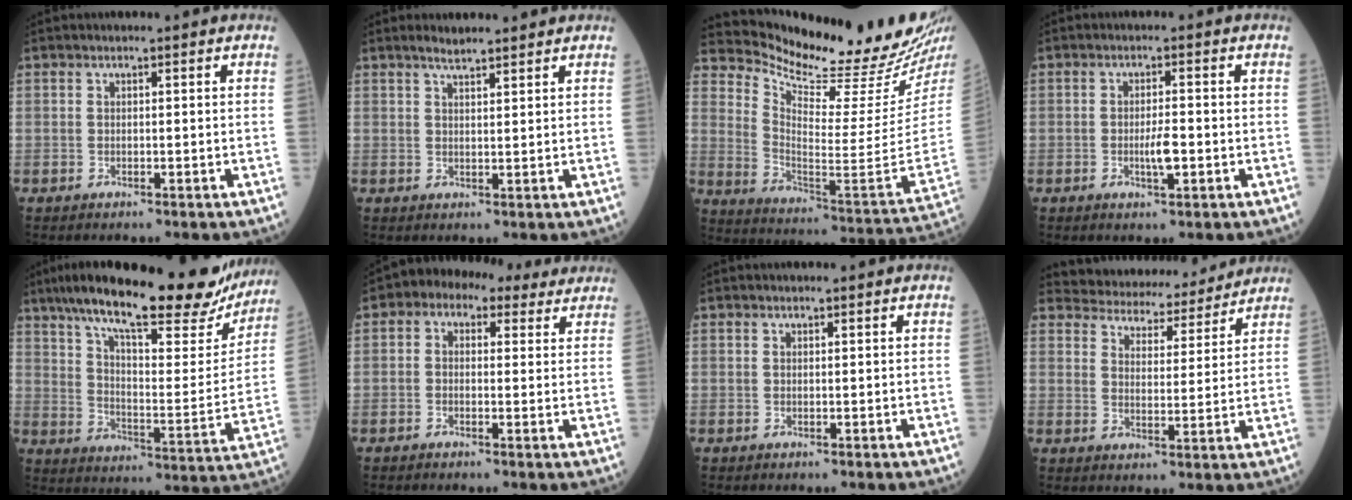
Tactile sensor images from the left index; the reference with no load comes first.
{"total": 2.9, "force": [2.6, 0.4, 1.2], "torque": [-0.024, 0.011, 0.044]}
{"total": 22.2, "force": [20.5, 0.5, 8.6], "torque": [-0.152, -0.117, 0.290]}
{"total": 2.9, "force": [-0.9, 0.5, 2.7], "torque": [-0.049, -0.004, -0.016]}
{"total": 28.6, "force": [22.5, 6.7, 16.3], "torque": [-0.258, 0.005, 0.306]}
{"total": 7.8, "force": [4.9, 4.7, 3.8], "torque": [-0.052, 0.041, 0.059]}
{"total": 0.6, "force": [0.5, 0.2, -0.1], "torque": [0.001, -0.004, 0.006]}
{"total": 13.7, "force": [13.0, 3.7, 2.5], "torque": [-0.024, 0.007, 0.169]}